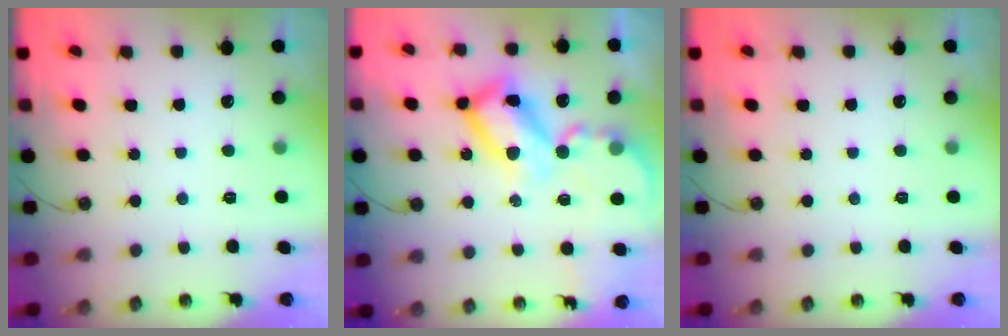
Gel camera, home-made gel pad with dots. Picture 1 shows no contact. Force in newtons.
{"total": 21.8, "press": 21.6, "slide": 2.8}
{"total": 0.0}